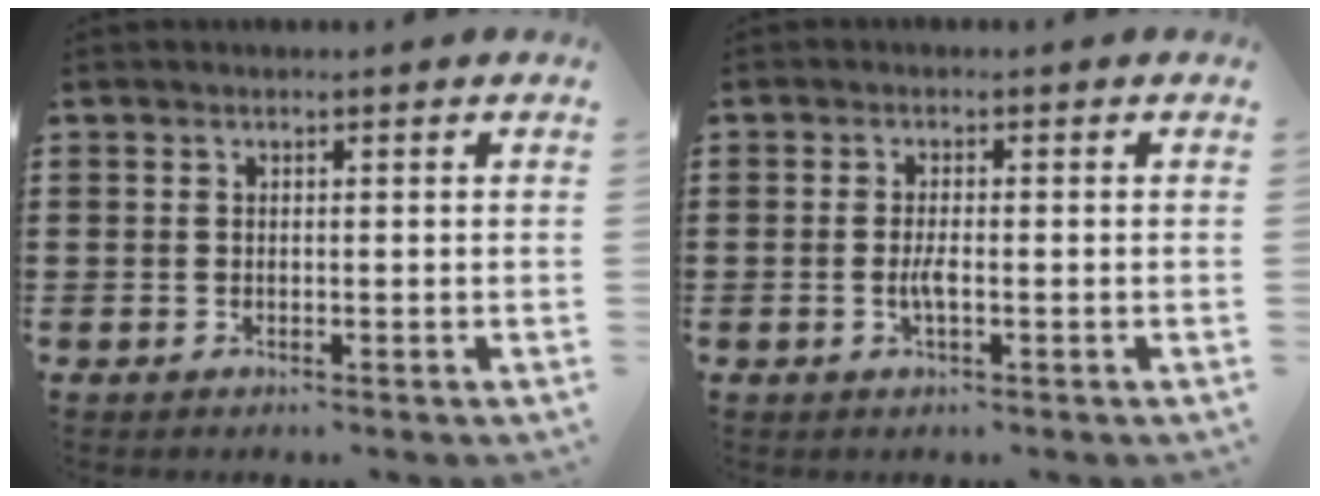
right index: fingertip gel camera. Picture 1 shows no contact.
{"total": 2.4, "force": [-0.7, 0.4, 2.3], "torque": [-0.050, -0.006, -0.015]}